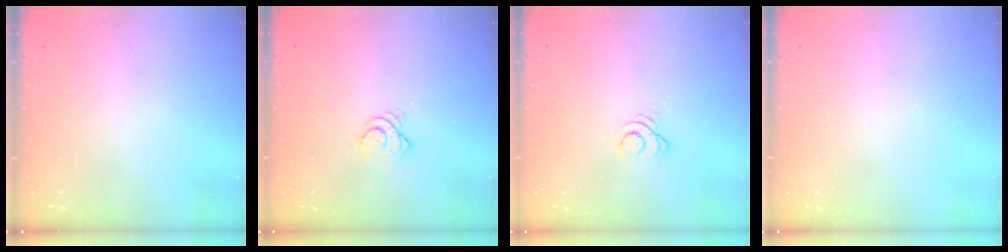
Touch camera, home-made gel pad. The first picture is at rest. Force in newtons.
{"total": 3.7, "press": 3.7, "slide": 0.0}
{"total": 2.5, "press": 2.5, "slide": 0.1}
{"total": 0.0}